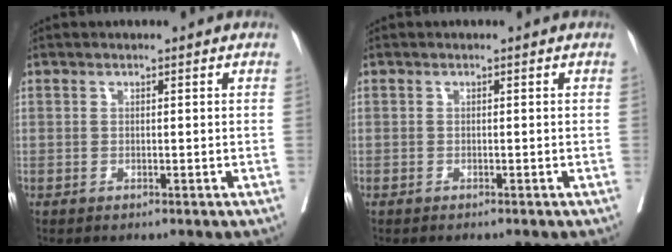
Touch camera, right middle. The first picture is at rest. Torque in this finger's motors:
{"motor_torque": [0.11, -0.09, 0.02, 0.01]}